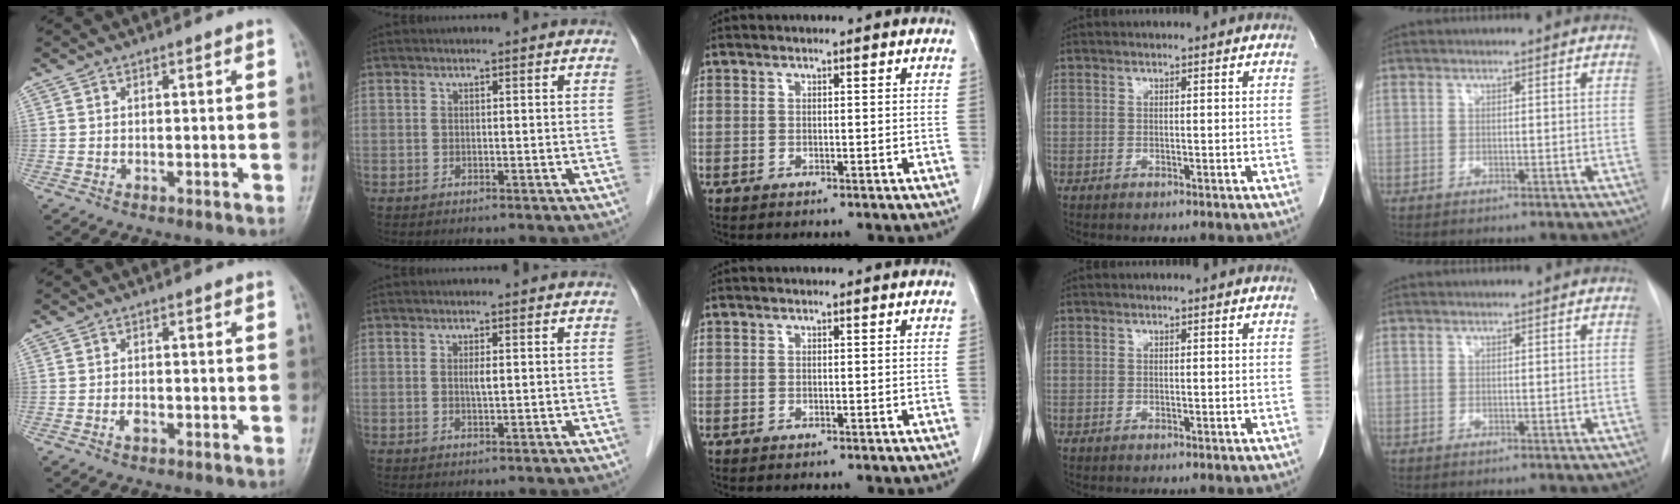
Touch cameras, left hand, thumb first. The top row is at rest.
{"thumb": {"total": 1.5, "force": [-0.7, 0.8, 1.0], "torque": [-0.018, 0.004, -0.012]}, "index": {"total": 1.2, "force": [-0.3, 0.1, 1.1], "torque": [-0.026, -0.007, -0.004]}}